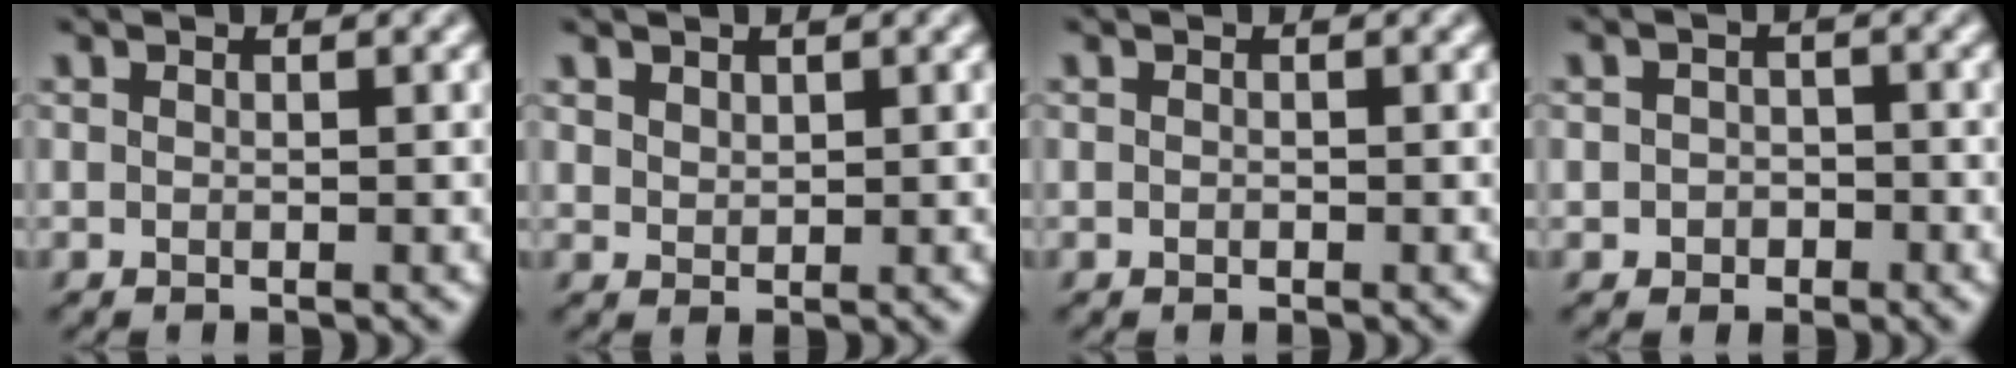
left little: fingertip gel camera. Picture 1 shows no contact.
{"total": 1.1, "force": [0.8, 0.7, 0.3], "torque": [-0.016, -0.003, 0.017]}
{"total": 0.0}
{"total": 1.8, "force": [-0.7, 1.5, 0.6], "torque": [0.004, 0.000, -0.018]}